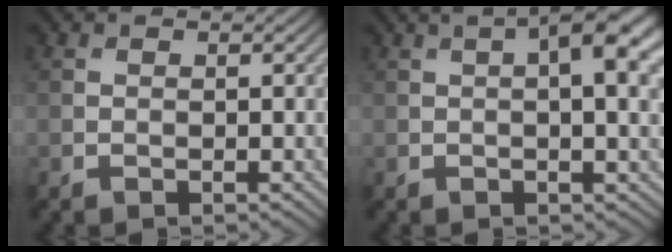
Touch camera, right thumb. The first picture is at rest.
{"total": 7.6, "force": [2.2, 2.4, 6.8], "torque": [-0.103, 0.009, 0.033]}